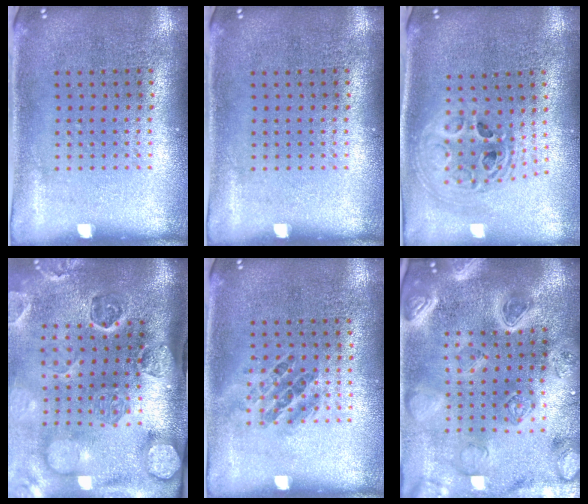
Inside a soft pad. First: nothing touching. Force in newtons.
{"total": 0.0}
{"total": 2.1, "press": 1.7, "slide": 1.3}
{"total": 4.7, "press": 3.5, "slide": 3.2}
{"total": 0.9, "press": 0.7, "slide": 0.5}
{"total": 4.7, "press": 4.1, "slide": 2.3}